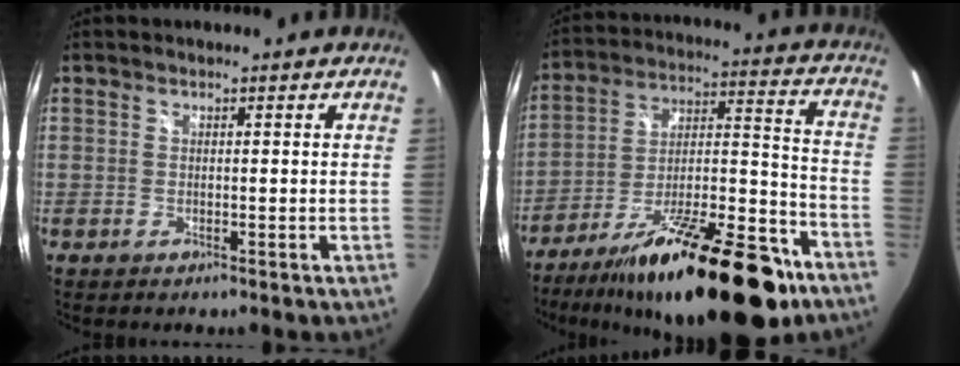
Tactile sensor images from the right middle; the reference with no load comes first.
{"total": 28.4, "force": [-18.7, 8.5, 19.6], "torque": [-0.310, -0.012, -0.285]}